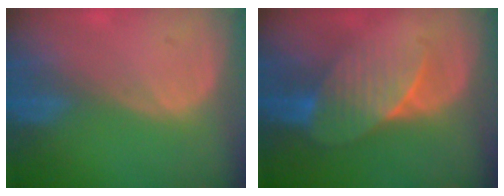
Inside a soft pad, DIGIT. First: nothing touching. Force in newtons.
{"total": 7.4, "press": 6.9, "slide": 2.5}